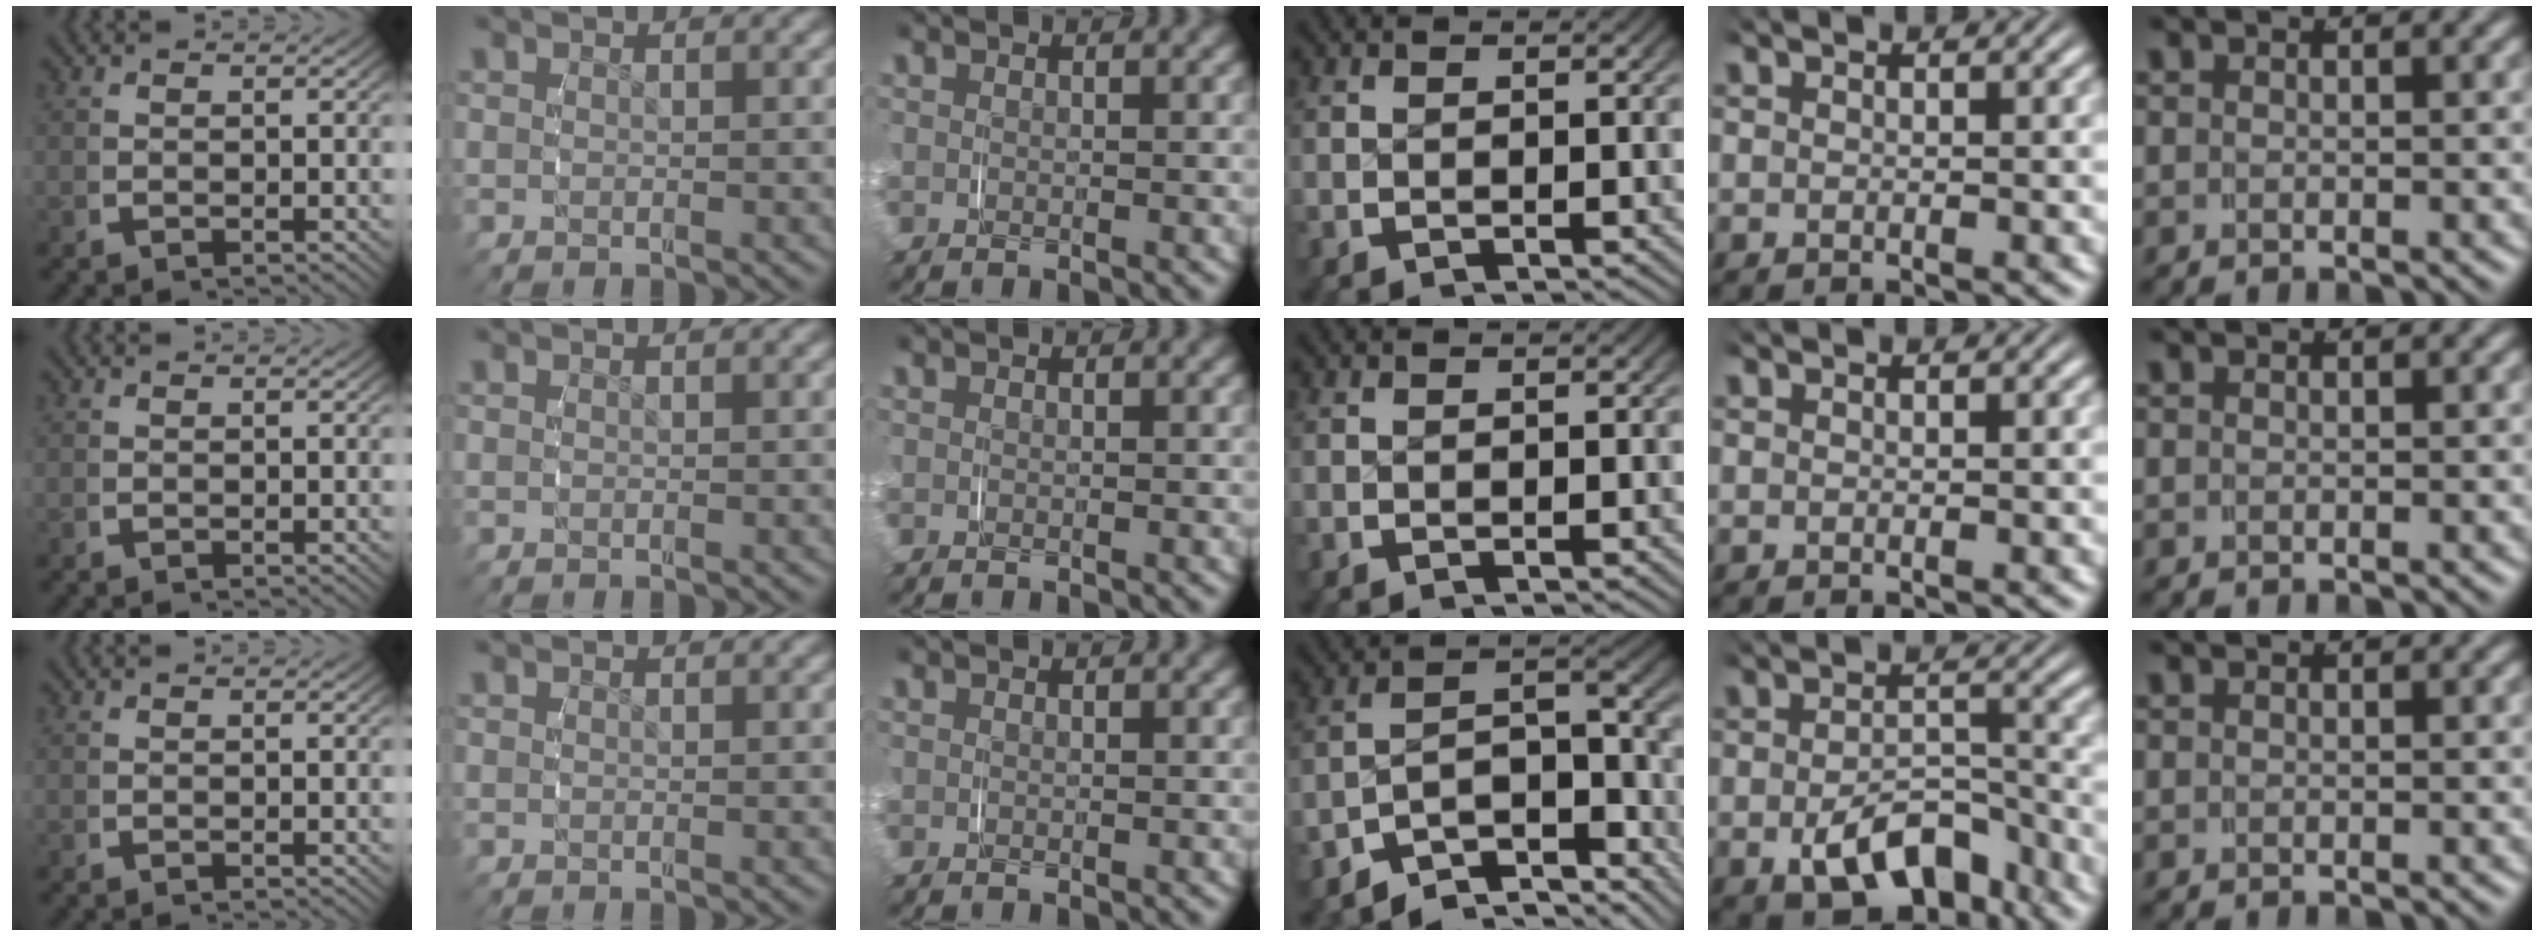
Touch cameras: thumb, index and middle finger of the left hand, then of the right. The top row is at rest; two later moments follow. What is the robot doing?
{"motion": "grasp_and_lifting", "object": "shoes"}